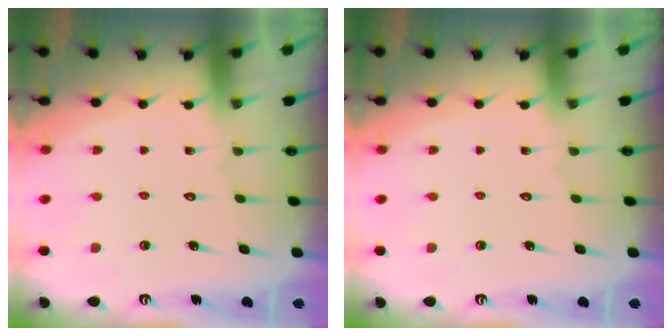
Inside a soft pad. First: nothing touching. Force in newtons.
{"total": 0.0}